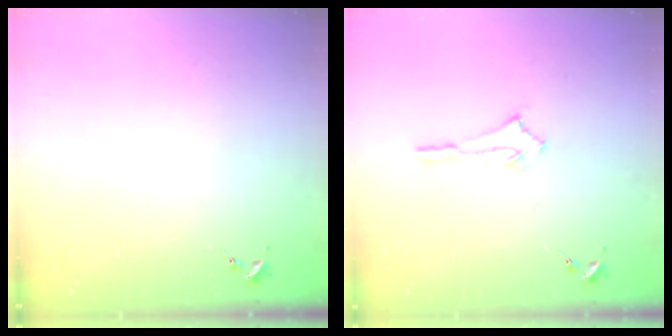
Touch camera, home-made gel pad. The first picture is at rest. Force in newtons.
{"total": 2.6, "press": 2.6, "slide": 0.4}